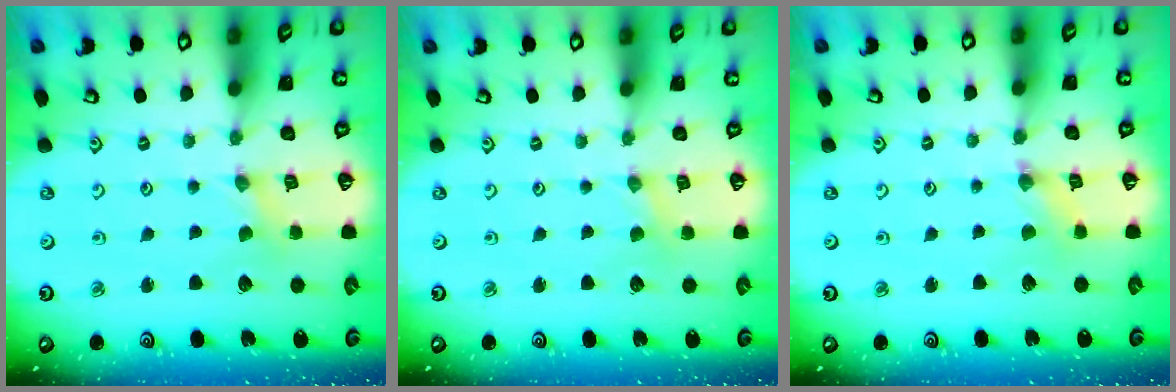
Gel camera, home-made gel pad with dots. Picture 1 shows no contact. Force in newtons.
{"total": 0.6, "press": 0.6, "slide": 0.1}
{"total": 1.2, "press": 1.2, "slide": 0.3}